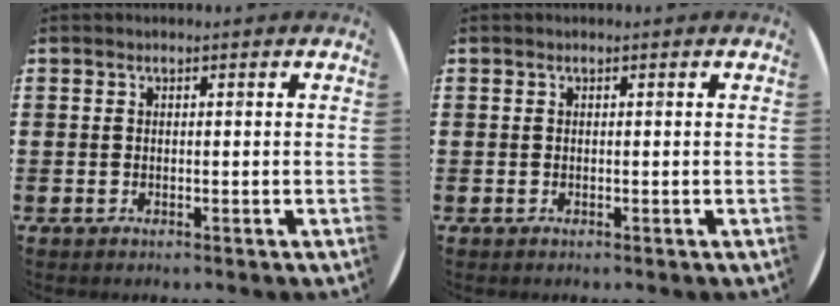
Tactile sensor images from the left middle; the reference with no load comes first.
{"total": 0.0}